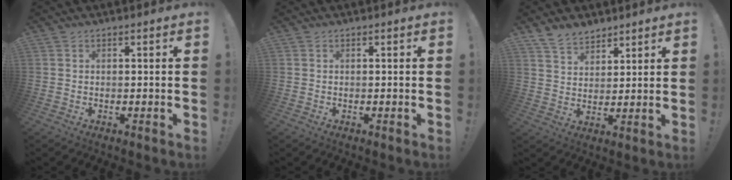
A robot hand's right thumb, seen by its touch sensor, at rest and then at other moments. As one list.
[{"total": 0.0}, {"total": 7.7, "force": [6.3, 3.9, 2.0], "torque": [-0.043, -0.037, 0.124]}]